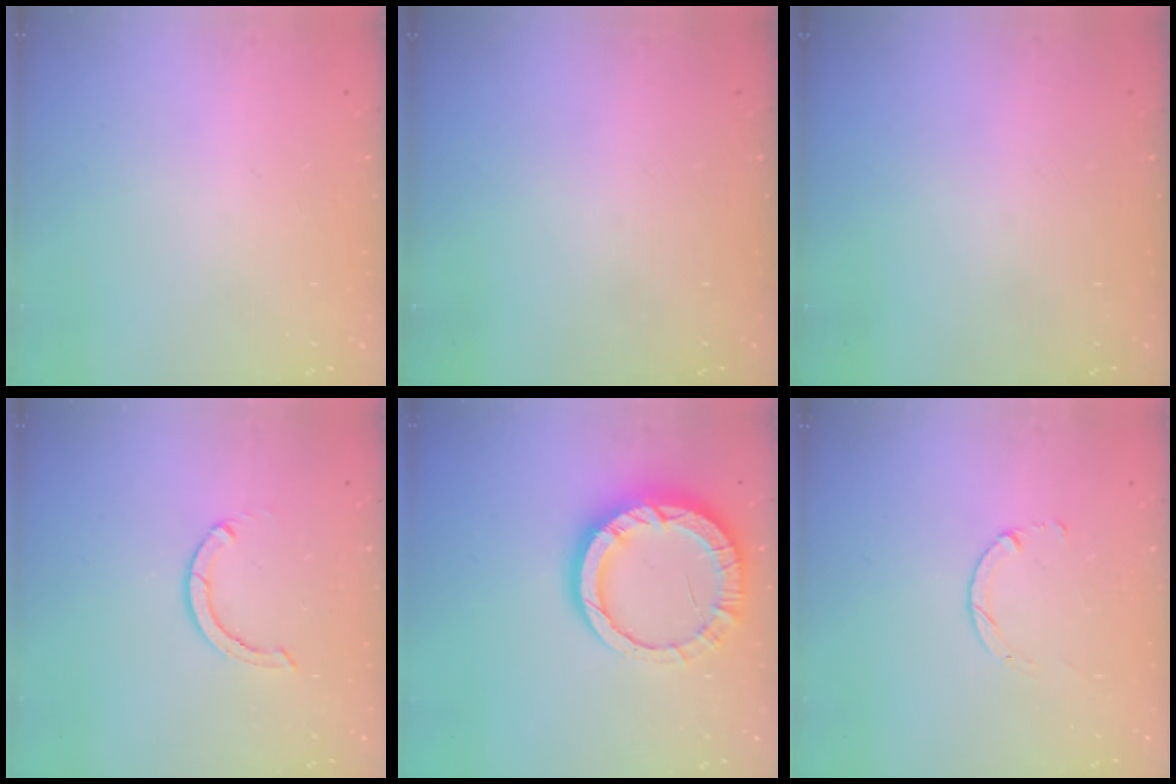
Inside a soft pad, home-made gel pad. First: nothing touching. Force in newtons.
{"total": 0.0}
{"total": 0.0}
{"total": 2.9, "press": 2.9, "slide": 0.1}
{"total": 15.1, "press": 15.1, "slide": 1.4}
{"total": 1.4, "press": 1.4, "slide": 0.2}